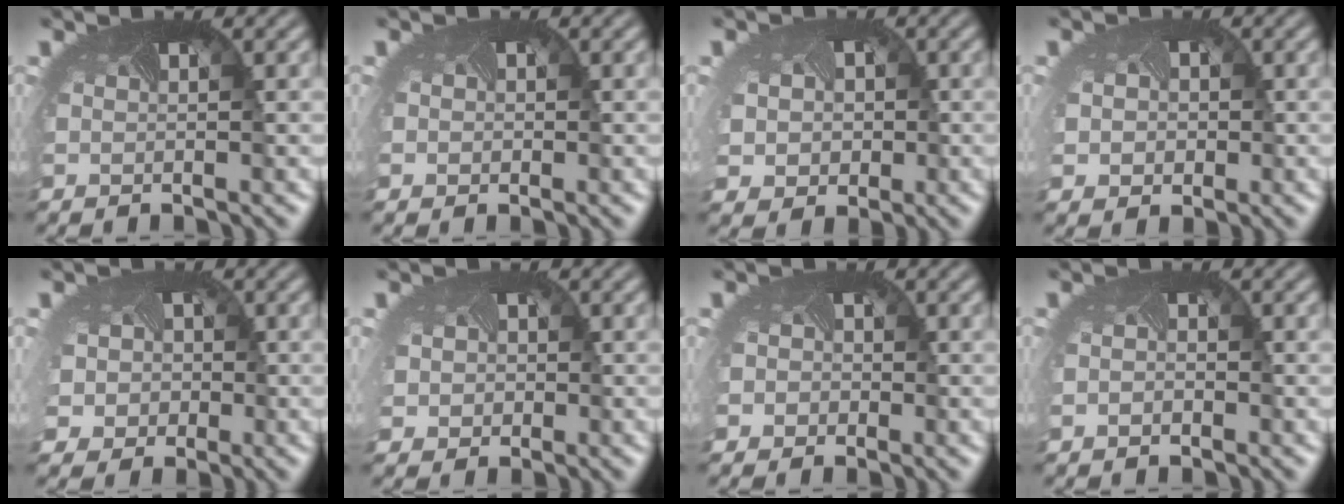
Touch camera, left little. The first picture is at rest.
{"total": 0.8, "force": [-0.1, 0.8, -0.1], "torque": [0.001, -0.005, 0.000]}
{"total": 4.6, "force": [-0.2, 4.0, 2.2], "torque": [-0.041, -0.013, -0.006]}
{"total": 3.2, "force": [0.1, 2.8, 1.6], "torque": [-0.030, -0.005, 0.003]}
{"total": 5.3, "force": [-1.0, 4.9, 1.9], "torque": [-0.040, -0.009, -0.033]}
{"total": 3.2, "force": [0.0, 2.9, 1.4], "torque": [-0.023, -0.006, -0.008]}
{"total": 2.1, "force": [-0.6, 2.0, 0.5], "torque": [0.000, -0.004, -0.014]}
{"total": 0.7, "force": [-0.6, 0.3, 0.1], "torque": [-0.005, -0.009, -0.010]}